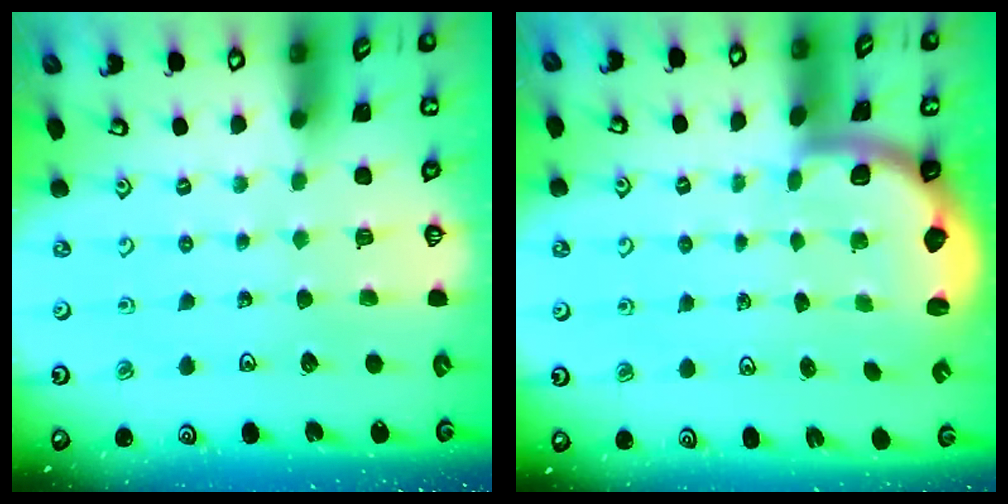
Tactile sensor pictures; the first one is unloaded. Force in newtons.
{"total": 2.0, "press": 2.0, "slide": 0.5}